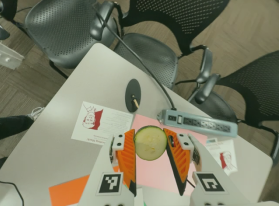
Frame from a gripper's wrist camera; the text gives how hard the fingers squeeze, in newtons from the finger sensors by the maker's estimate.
{"total": 13.2, "left": 13.2, "right": 13.2}